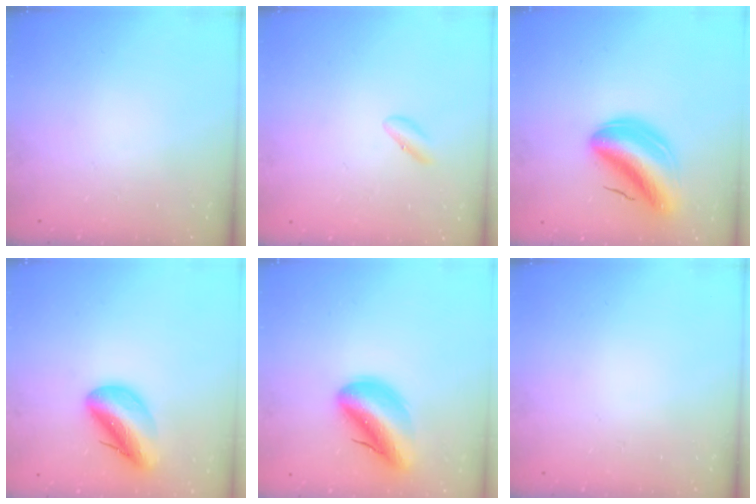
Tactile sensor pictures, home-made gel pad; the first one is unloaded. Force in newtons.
{"total": 2.1, "press": 2.0, "slide": 0.7}
{"total": 12.7, "press": 12.1, "slide": 3.7}
{"total": 11.5, "press": 11.0, "slide": 3.3}
{"total": 11.9, "press": 11.4, "slide": 3.3}
{"total": 0.0}